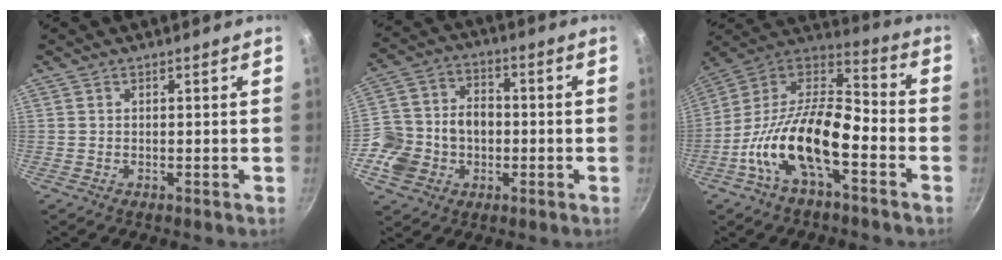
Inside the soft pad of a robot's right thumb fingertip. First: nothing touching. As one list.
[{"total": 12.0, "force": [-2.3, 10.8, 4.9], "torque": [-0.062, 0.032, -0.047]}, {"total": 19.8, "force": [-7.0, 9.1, 16.2], "torque": [-0.288, 0.057, -0.151]}]